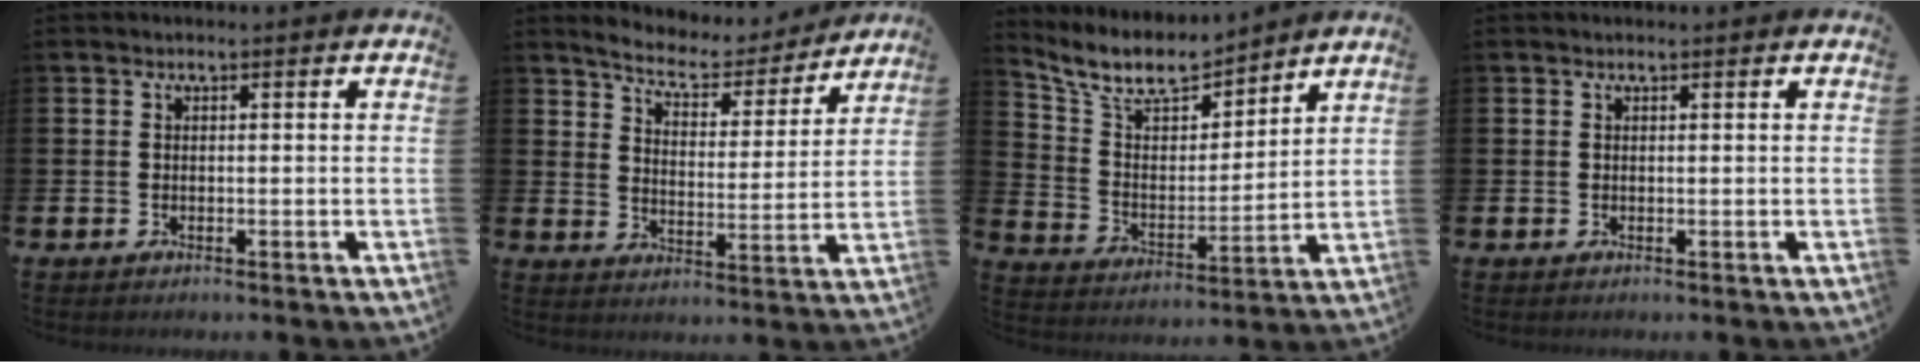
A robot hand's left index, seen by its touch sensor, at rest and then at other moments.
{"total": 6.4, "force": [6.1, 1.5, 1.6], "torque": [-0.057, -0.046, 0.100]}
{"total": 9.3, "force": [8.4, 2.8, 2.7], "torque": [-0.090, -0.056, 0.152]}
{"total": 0.0}